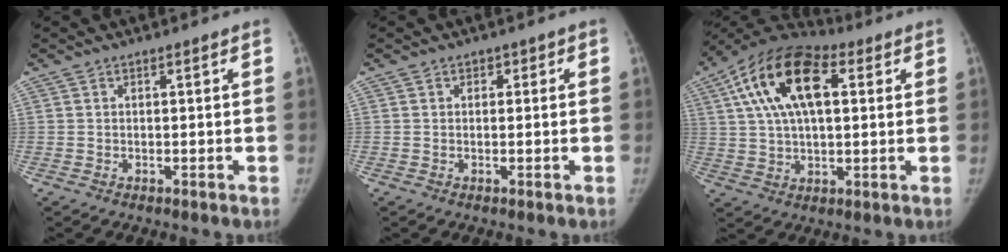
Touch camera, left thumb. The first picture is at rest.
{"total": 1.0, "force": [0.2, 0.9, 0.4], "torque": [0.009, 0.002, -0.002]}
{"total": 18.2, "force": [5.5, 9.6, 14.4], "torque": [-0.250, 0.018, 0.087]}